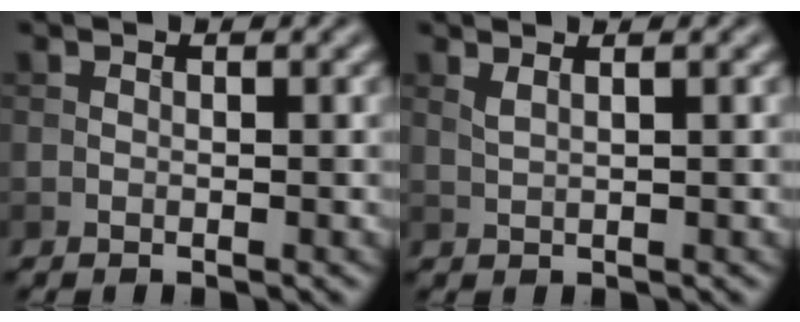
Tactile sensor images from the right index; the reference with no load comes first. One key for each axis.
{"total": 1.8, "fx": 1.1, "fy": 0.6, "fz": 1.3, "tx": -0.019, "ty": 0.004, "tz": 0.009}